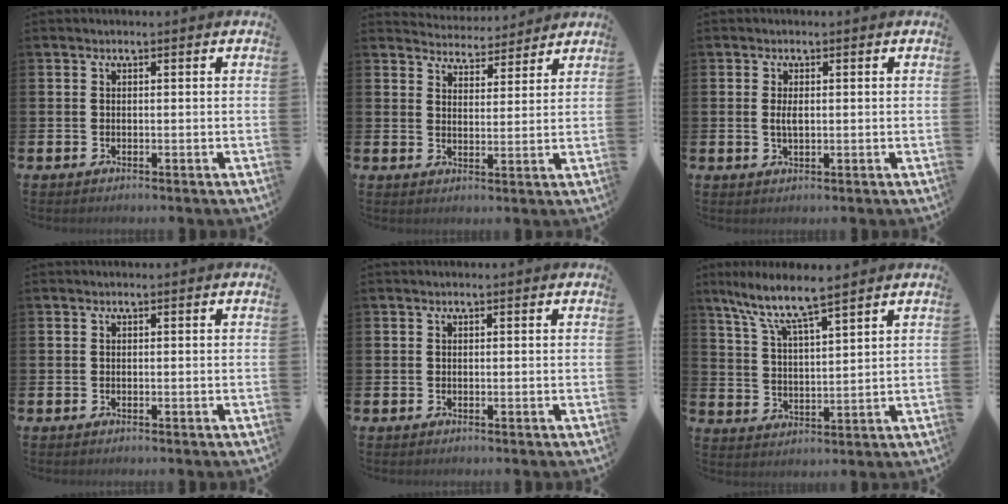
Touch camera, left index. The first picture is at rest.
{"total": 4.5, "force": [4.4, 0.8, -0.4], "torque": [-0.006, -0.031, 0.079]}
{"total": 1.8, "force": [0.2, 0.8, 1.6], "torque": [-0.032, 0.004, 0.001]}
{"total": 0.0}
{"total": 0.0}
{"total": 7.3, "force": [6.5, 0.5, 3.4], "torque": [-0.096, -0.031, 0.111]}